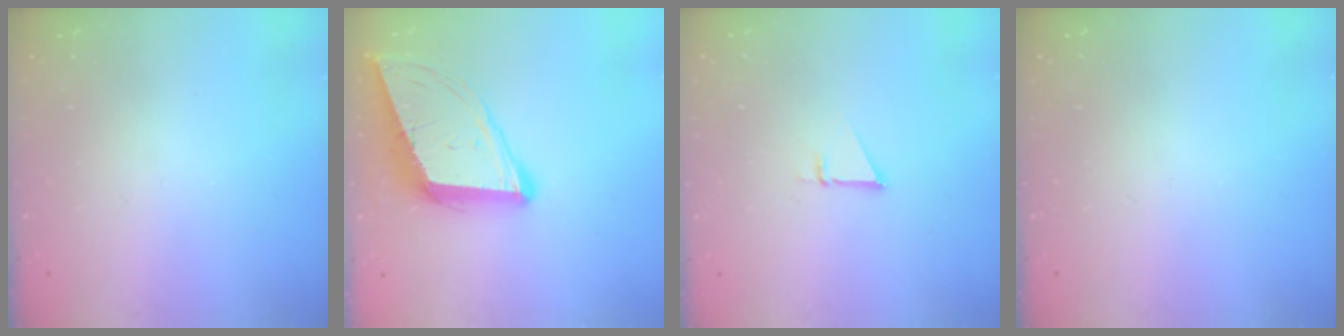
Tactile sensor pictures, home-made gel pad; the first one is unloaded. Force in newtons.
{"total": 12.6, "press": 12.0, "slide": 3.9}
{"total": 1.4, "press": 1.4, "slide": 0.0}
{"total": 0.0}